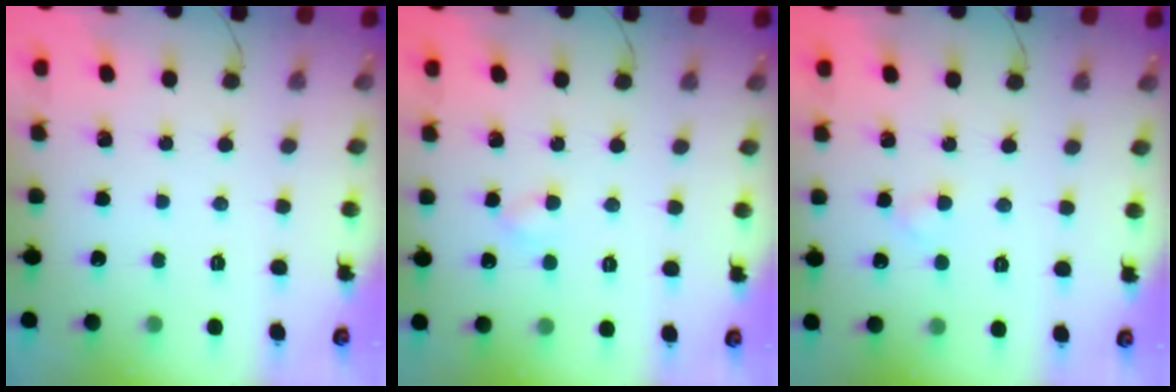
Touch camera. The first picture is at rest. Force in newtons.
{"total": 2.7, "press": 2.5, "slide": 1.1}
{"total": 1.8, "press": 1.5, "slide": 1.0}